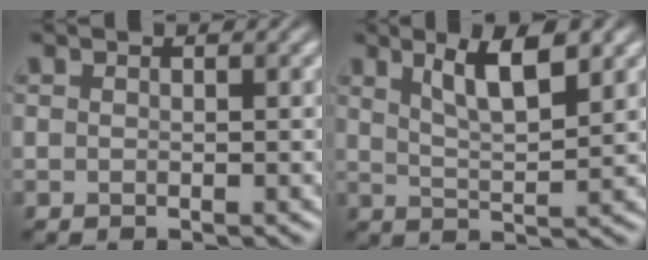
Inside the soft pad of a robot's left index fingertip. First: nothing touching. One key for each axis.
{"total": 5.0, "fx": 2.7, "fy": 1.3, "fz": 4.0, "tx": -0.062, "ty": 0.000, "tz": 0.047}